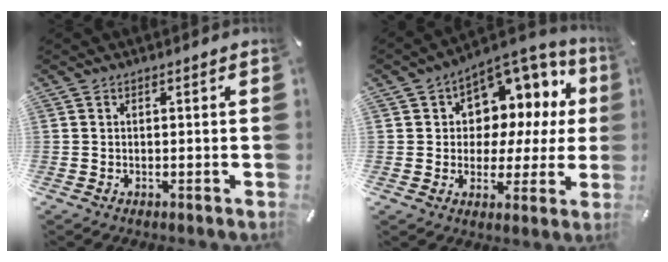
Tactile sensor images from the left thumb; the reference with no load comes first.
{"total": 9.3, "force": [4.6, 7.2, 3.9], "torque": [-0.059, -0.053, 0.086]}